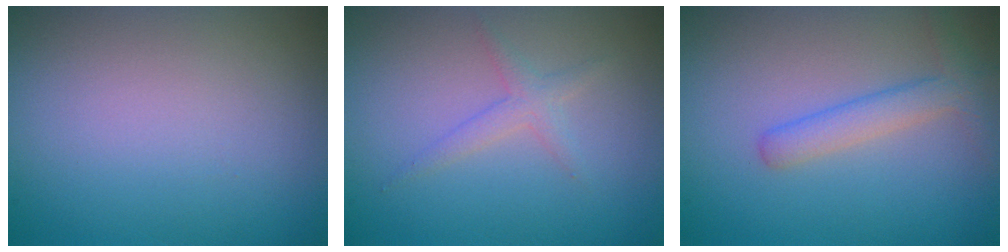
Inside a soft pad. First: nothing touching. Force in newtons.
{"total": 1.6, "press": 1.6, "slide": 0.1}
{"total": 2.6, "press": 2.6, "slide": 0.1}